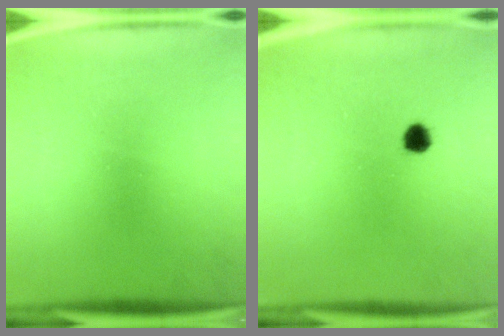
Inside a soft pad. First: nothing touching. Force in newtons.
{"total": 2.4}